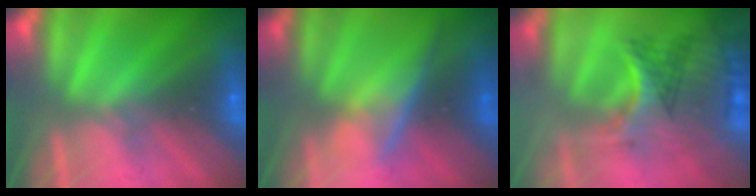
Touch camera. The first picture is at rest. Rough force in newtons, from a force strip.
{"total": 2.8}
{"total": 2.9}